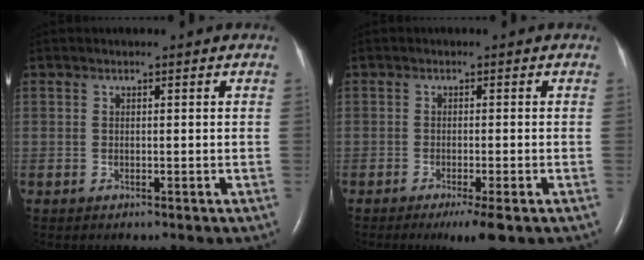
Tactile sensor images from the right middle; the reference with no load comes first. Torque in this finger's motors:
{"motor_torque": [0.81, -0.69, 0.25, 0.07]}